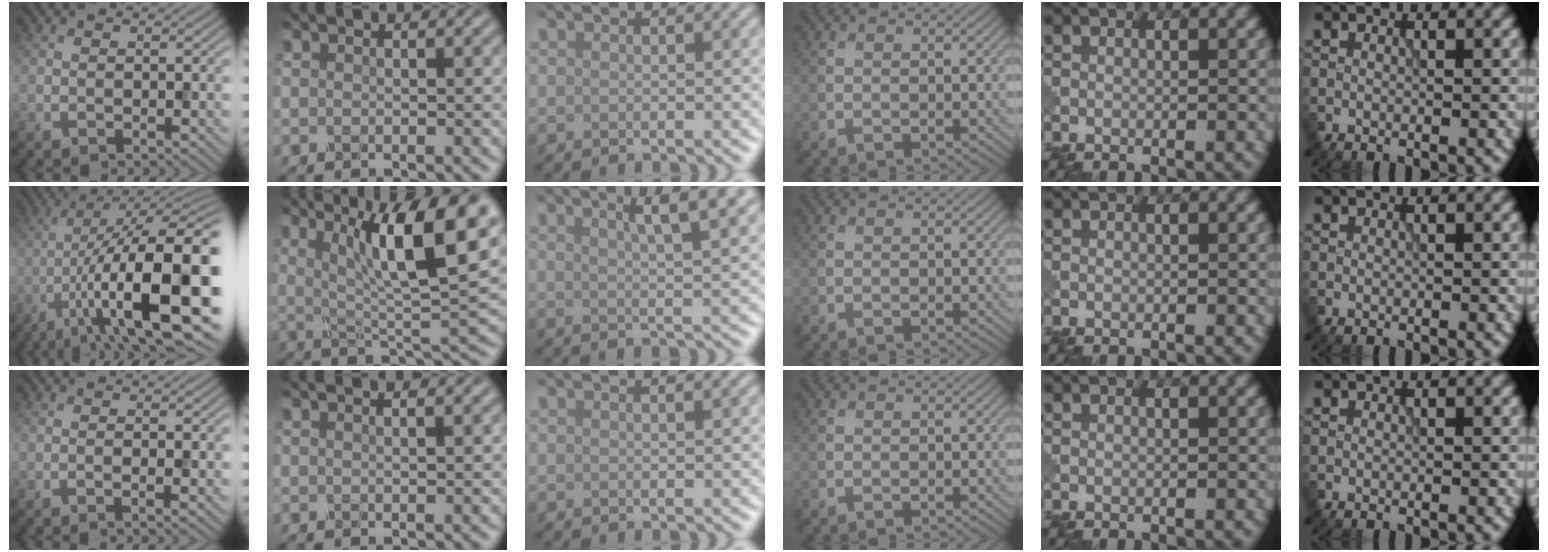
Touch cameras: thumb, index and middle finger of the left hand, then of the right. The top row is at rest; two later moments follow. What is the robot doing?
{"motion": "shake", "object": "plastic piggy bank"}